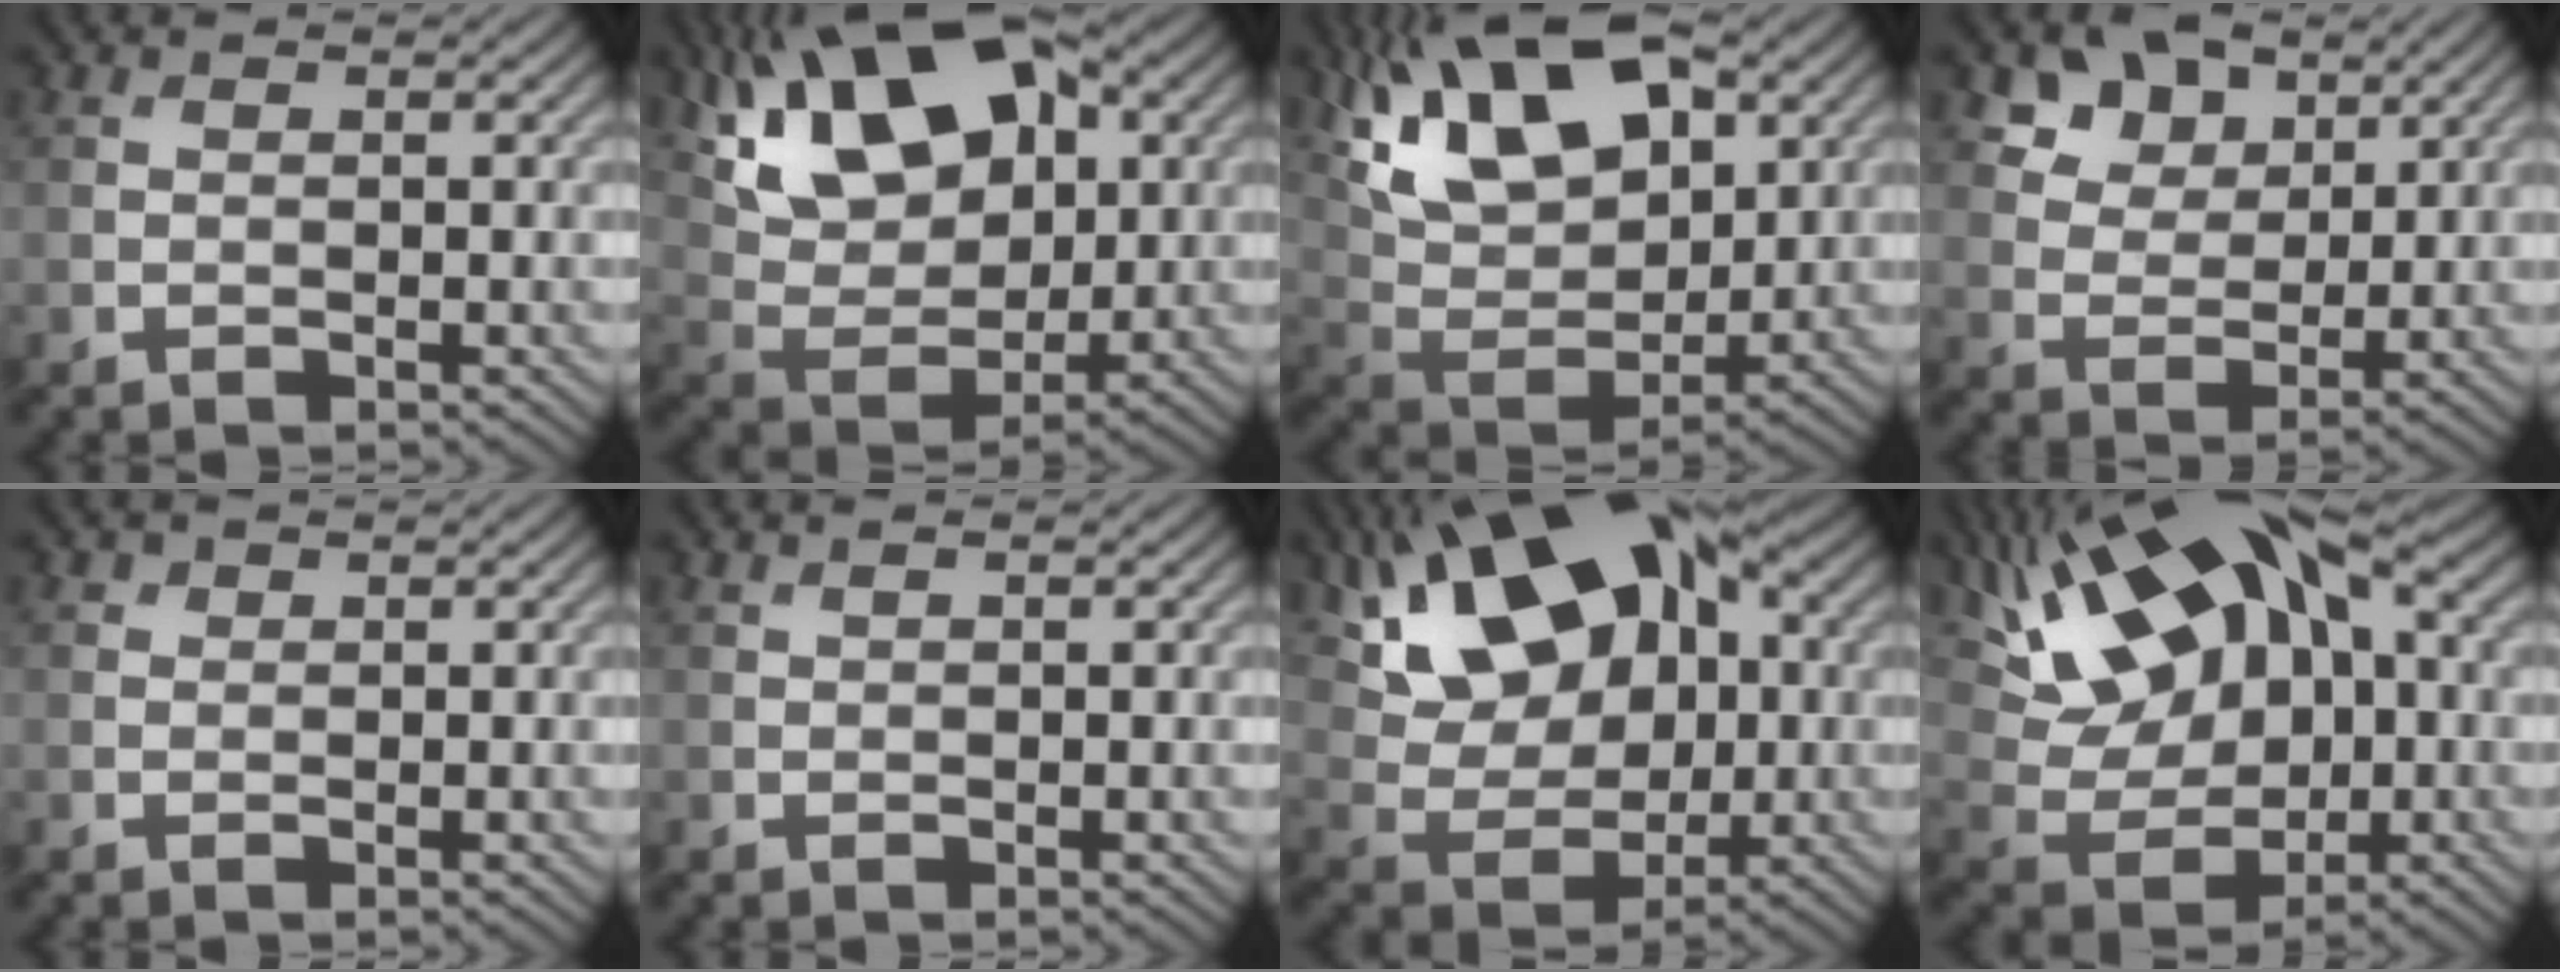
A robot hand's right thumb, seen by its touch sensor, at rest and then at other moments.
{"total": 17.0, "force": [7.6, 9.6, 11.7], "torque": [-0.220, 0.018, 0.113]}
{"total": 16.9, "force": [9.0, 8.3, 11.6], "torque": [-0.225, 0.018, 0.144]}
{"total": 6.6, "force": [4.2, 4.3, 2.8], "torque": [-0.063, -0.021, 0.088]}
{"total": 0.7, "force": [0.5, 0.5, 0.1], "torque": [0.002, -0.002, 0.008]}
{"total": 0.6, "force": [0.5, 0.2, 0.3], "torque": [-0.009, 0.003, 0.009]}
{"total": 18.6, "force": [6.7, 11.7, 12.9], "torque": [-0.246, 0.052, 0.101]}
{"total": 17.5, "force": [4.8, 10.4, 13.2], "torque": [-0.257, 0.041, 0.069]}